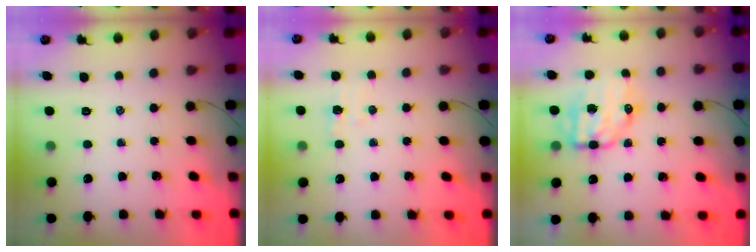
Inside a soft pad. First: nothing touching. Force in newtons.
{"total": 2.8, "press": 2.7, "slide": 0.7}
{"total": 9.4, "press": 9.1, "slide": 2.2}